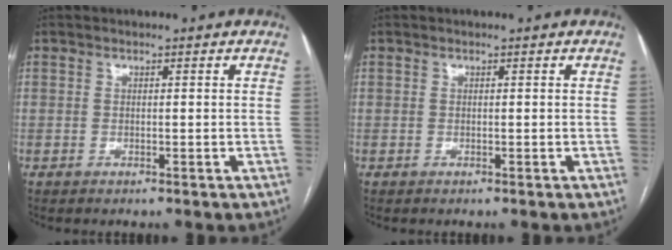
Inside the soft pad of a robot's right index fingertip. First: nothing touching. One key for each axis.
{"total": 0.0}